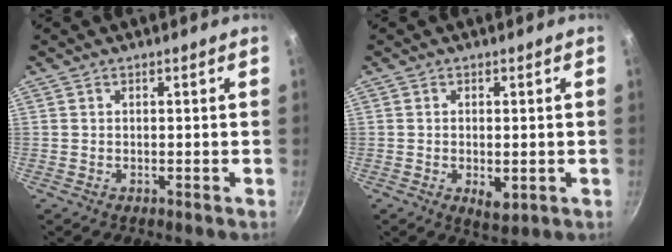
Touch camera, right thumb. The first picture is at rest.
{"total": 4.1, "force": [-0.8, 2.0, 3.4], "torque": [-0.053, -0.011, -0.007]}